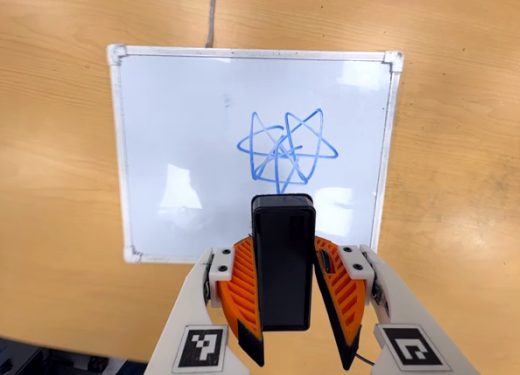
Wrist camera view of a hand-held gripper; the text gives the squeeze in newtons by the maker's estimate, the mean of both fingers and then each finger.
{"total": 5.1, "left": 4.8, "right": 5.5}